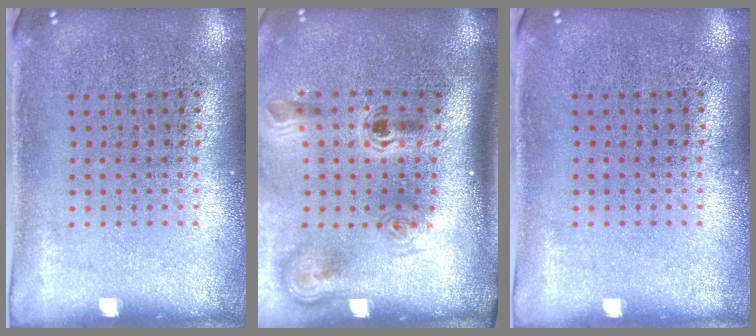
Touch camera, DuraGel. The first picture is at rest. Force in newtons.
{"total": 2.3, "press": 1.4, "slide": 1.8}
{"total": 0.0}